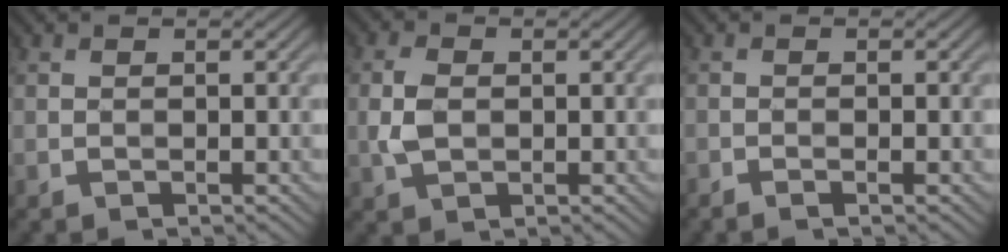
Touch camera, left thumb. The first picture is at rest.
{"total": 3.3, "force": [0.0, 2.2, 2.4], "torque": [-0.063, 0.004, -0.002]}
{"total": 0.9, "force": [-0.5, 0.1, 0.7], "torque": [-0.014, 0.001, -0.015]}